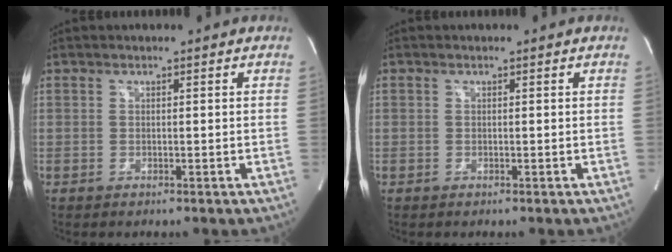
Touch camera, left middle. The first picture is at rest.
{"total": 0.0}